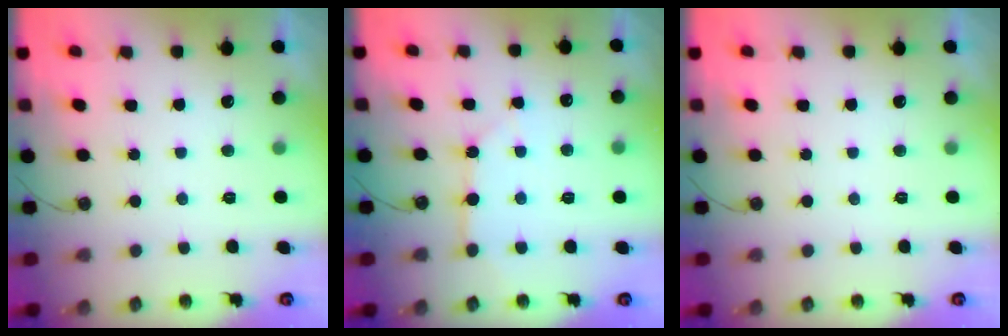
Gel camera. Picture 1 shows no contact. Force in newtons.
{"total": 4.0, "press": 3.9, "slide": 0.5}
{"total": 0.0}